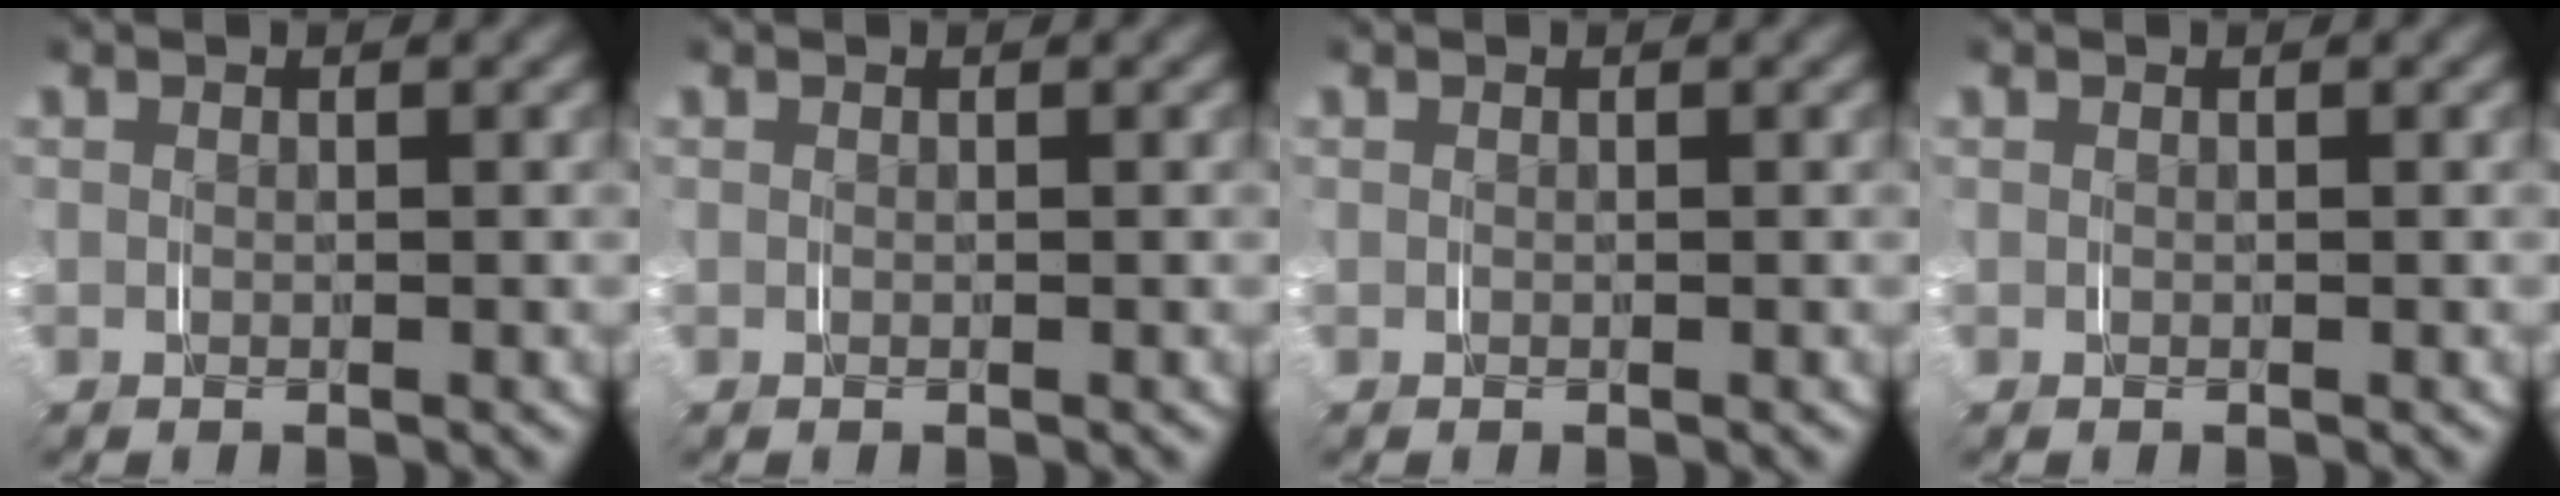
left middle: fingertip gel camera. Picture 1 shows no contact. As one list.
[{"total": 0.0}, {"total": 0.0}, {"total": 0.0}]